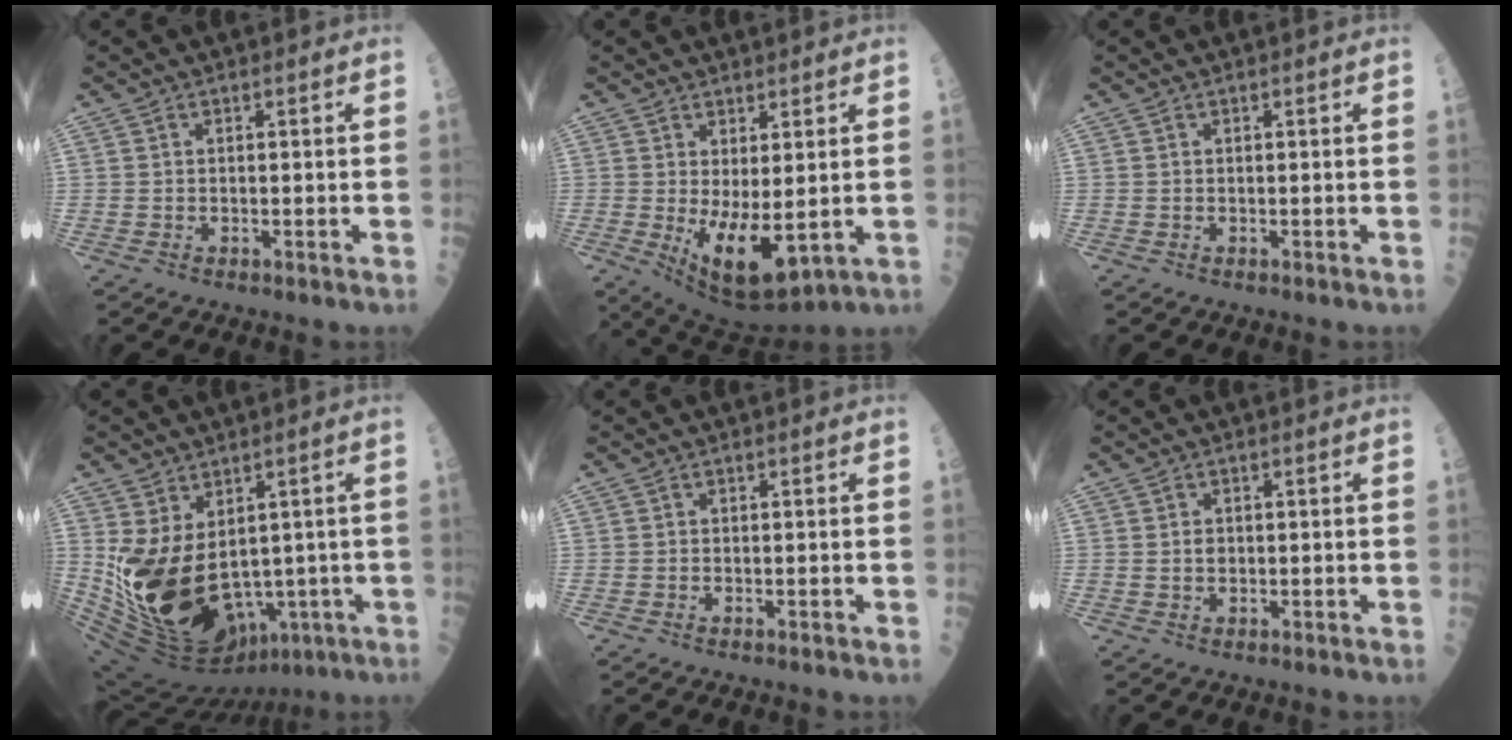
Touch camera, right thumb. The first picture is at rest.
{"total": 11.2, "force": [-1.0, 4.7, 10.1], "torque": [-0.158, -0.023, 0.008]}
{"total": 0.0}
{"total": 20.1, "force": [-2.6, 13.3, 14.8], "torque": [-0.263, -0.016, -0.002]}
{"total": 0.0}
{"total": 1.5, "force": [0.1, 1.1, 1.0], "torque": [-0.006, 0.002, 0.004]}